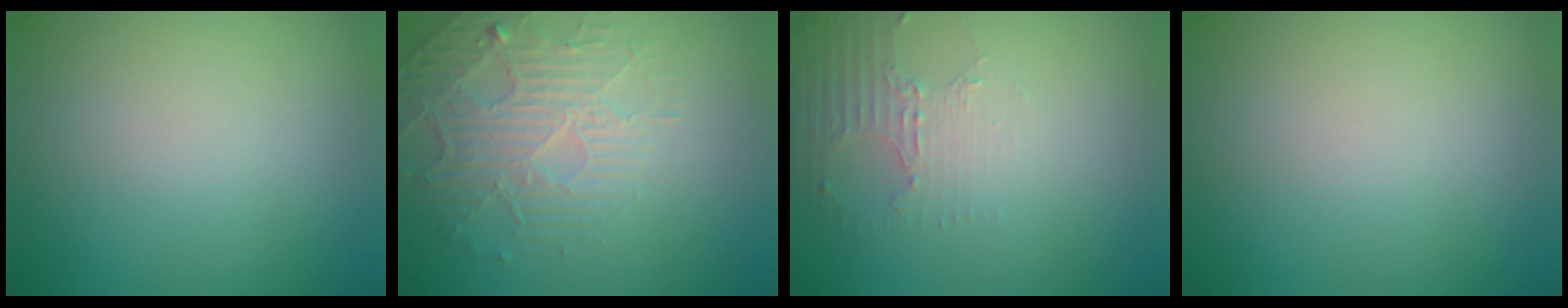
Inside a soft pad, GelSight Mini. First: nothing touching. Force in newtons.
{"total": 4.6, "press": 3.5, "slide": 3.0}
{"total": 2.7, "press": 1.9, "slide": 1.9}
{"total": 0.0}